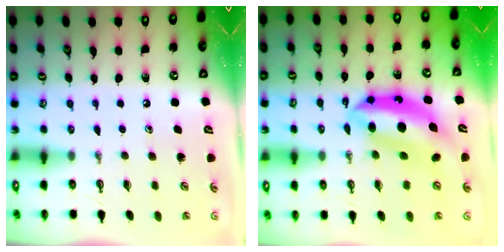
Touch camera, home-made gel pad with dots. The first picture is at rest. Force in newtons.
{"total": 14.1, "press": 14.0, "slide": 1.6}